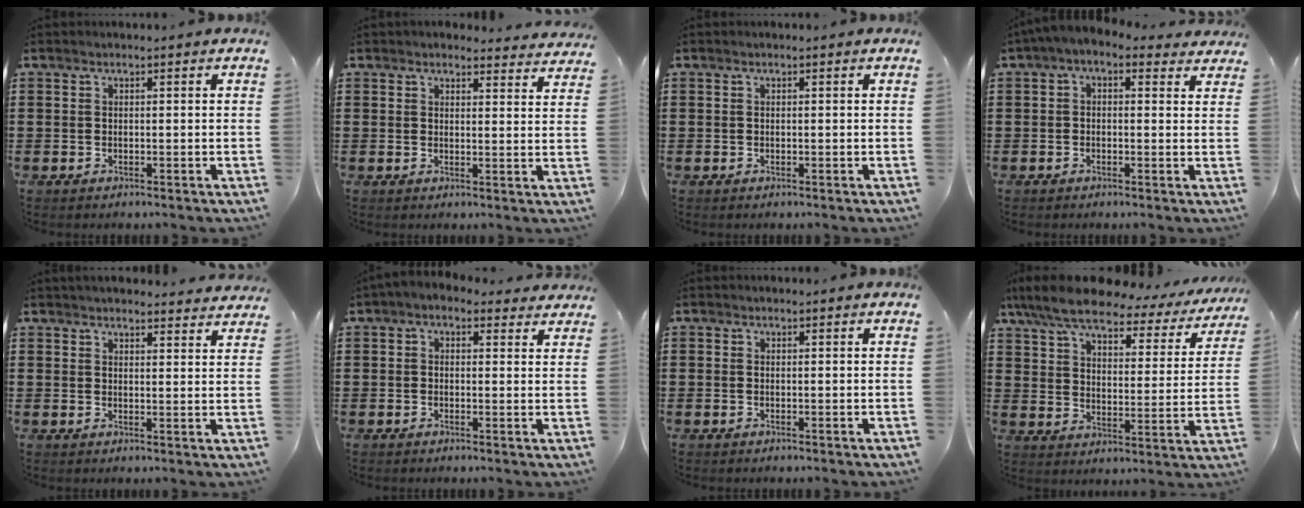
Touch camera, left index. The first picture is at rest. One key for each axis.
{"total": 3.0, "fx": 2.9, "fy": 0.4, "fz": 0.5, "tx": -0.010, "ty": -0.014, "tz": 0.052}
{"total": 0.0}
{"total": 1.8, "fx": 0.1, "fy": 1.1, "fz": 1.4, "tx": -0.032, "ty": 0.003, "tz": -0.003}
{"total": 3.0, "fx": 3.0, "fy": 0.0, "fz": 0.3, "tx": -0.008, "ty": -0.015, "tz": 0.055}
{"total": 2.1, "fx": 1.1, "fy": 1.3, "fz": 1.2, "tx": -0.028, "ty": 0.003, "tz": 0.019}
{"total": 0.0}
{"total": 8.4, "fx": 7.0, "fy": 1.9, "fz": 4.2, "tx": -0.113, "ty": -0.034, "tz": 0.120}